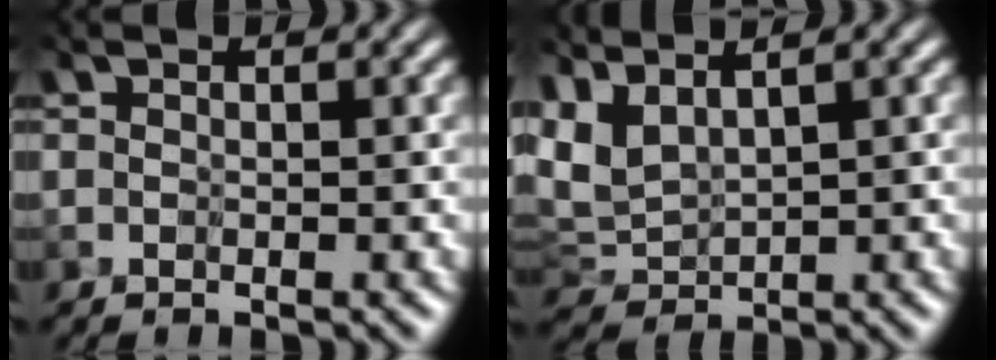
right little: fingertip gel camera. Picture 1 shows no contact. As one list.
[{"total": 3.0, "force": [1.4, 1.3, 2.4], "torque": [-0.084, -0.003, 0.033]}]